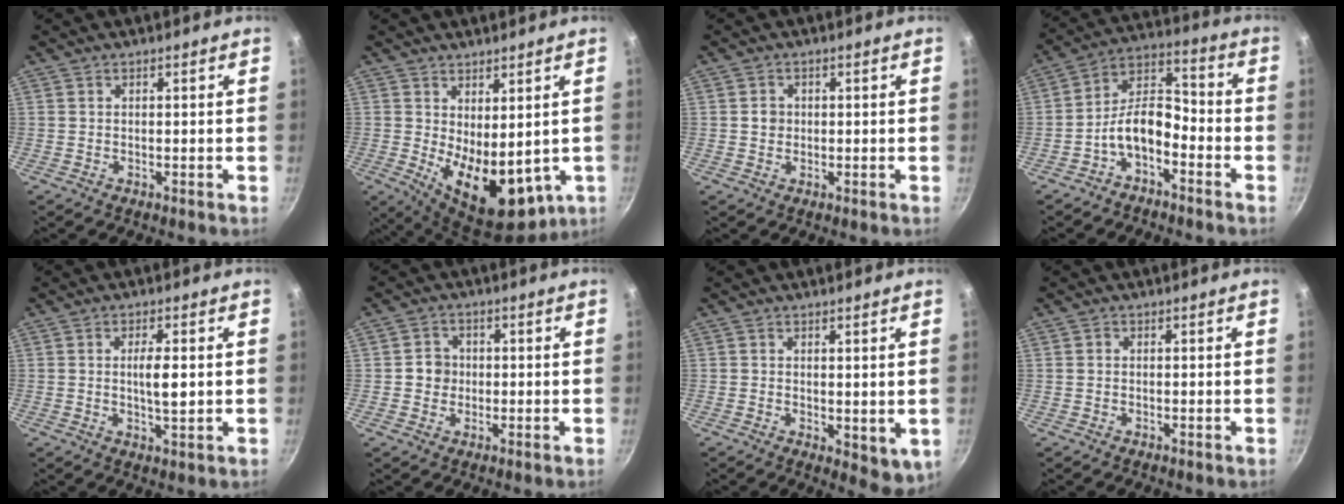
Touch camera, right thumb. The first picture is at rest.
{"total": 13.5, "force": [-0.2, 7.2, 11.4], "torque": [-0.152, -0.035, 0.022]}
{"total": 2.1, "force": [0.0, 1.9, 0.8], "torque": [-0.004, 0.008, -0.001]}
{"total": 9.4, "force": [-4.5, 5.0, 6.6], "torque": [-0.105, 0.065, -0.091]}
{"total": 5.0, "force": [0.3, 1.3, 4.8], "torque": [-0.086, -0.003, 0.005]}
{"total": 3.9, "force": [-0.2, 3.7, 1.3], "torque": [0.004, 0.007, -0.008]}
{"total": 5.2, "force": [0.5, 2.7, 4.4], "torque": [-0.054, -0.015, 0.011]}
{"total": 0.5, "force": [0.0, 0.5, 0.1], "torque": [-0.002, 0.002, -0.001]}